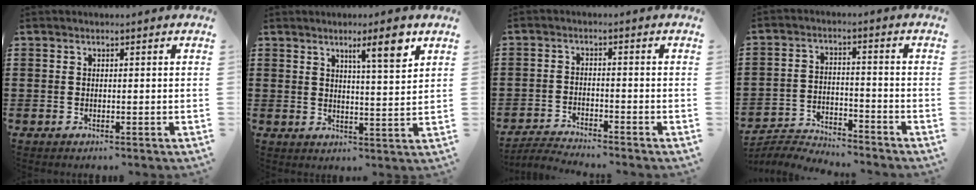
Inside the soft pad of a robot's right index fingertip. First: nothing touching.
{"total": 6.3, "force": [3.8, 0.5, 4.9], "torque": [-0.082, -0.006, 0.057]}
{"total": 3.1, "force": [-3.1, 0.0, 0.2], "torque": [-0.015, -0.002, -0.069]}
{"total": 4.5, "force": [-4.5, 0.3, 0.3], "torque": [-0.018, 0.002, -0.097]}